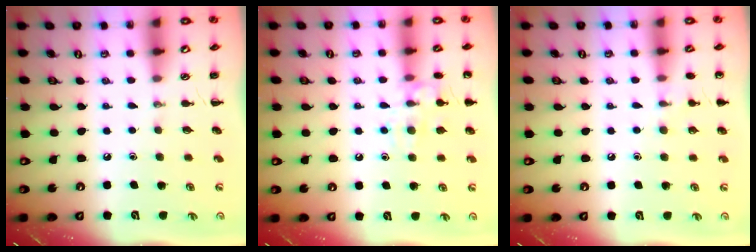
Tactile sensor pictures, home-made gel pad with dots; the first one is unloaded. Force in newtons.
{"total": 11.3, "press": 11.2, "slide": 0.8}
{"total": 7.1, "press": 6.8, "slide": 2.1}